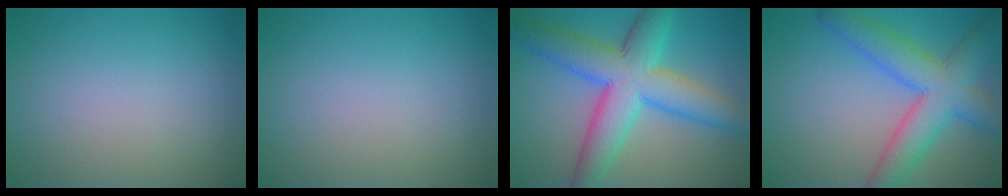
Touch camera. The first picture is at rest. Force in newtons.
{"total": 0.0}
{"total": 9.5, "press": 9.5, "slide": 0.1}
{"total": 7.4, "press": 7.4, "slide": 0.2}